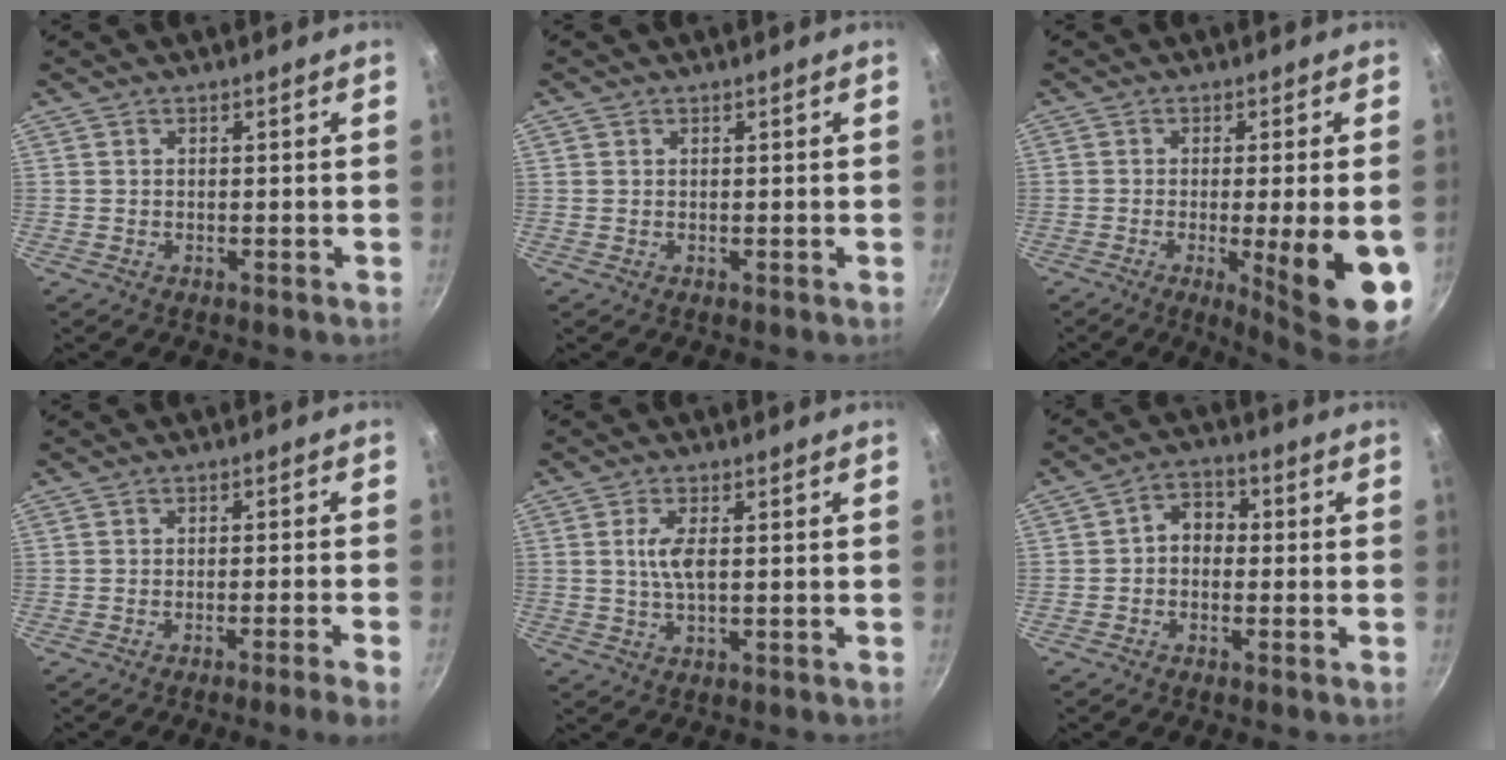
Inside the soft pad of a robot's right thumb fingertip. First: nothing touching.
{"total": 0.5, "force": [0.2, 0.5, 0.1], "torque": [0.001, -0.001, 0.001]}
{"total": 14.0, "force": [-3.6, 2.2, 13.3], "torque": [-0.172, -0.005, -0.042]}
{"total": 3.8, "force": [-2.5, -0.7, 2.8], "torque": [-0.057, 0.020, -0.035]}
{"total": 4.1, "force": [0.4, 1.4, 3.9], "torque": [-0.082, 0.000, 0.008]}
{"total": 4.6, "force": [-0.7, 3.6, 2.8], "torque": [-0.026, 0.021, -0.024]}